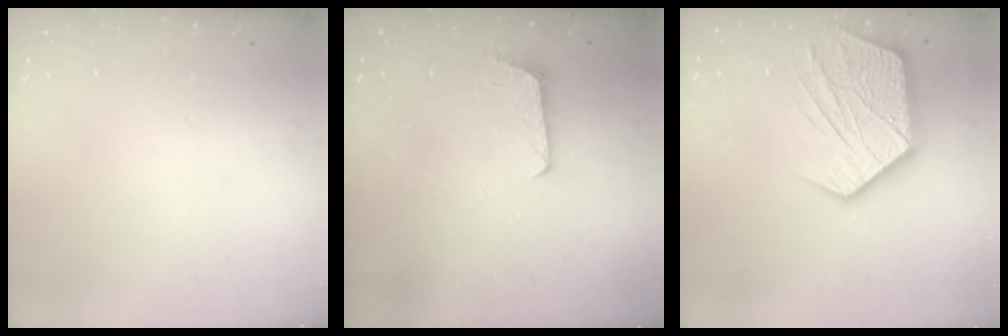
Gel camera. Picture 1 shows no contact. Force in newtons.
{"total": 5.9, "press": 5.9, "slide": 0.5}
{"total": 22.8, "press": 22.8, "slide": 1.9}